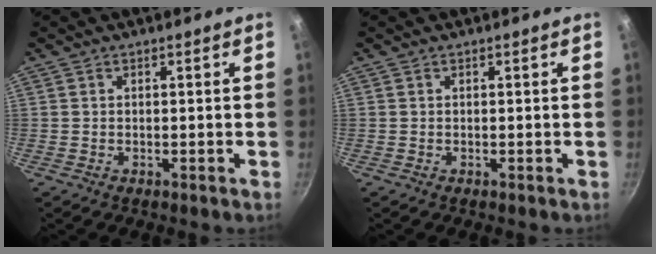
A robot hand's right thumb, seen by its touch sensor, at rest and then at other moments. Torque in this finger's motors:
{"motor_torque": [0.09, 0.09, -0.01, 0.00, 0.00]}